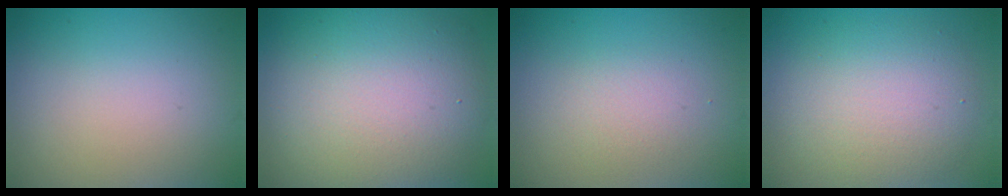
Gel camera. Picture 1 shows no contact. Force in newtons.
{"total": 10.7, "press": 10.7, "slide": 0.5}
{"total": 1.4, "press": 1.4, "slide": 0.0}
{"total": 5.5, "press": 5.4, "slide": 0.4}